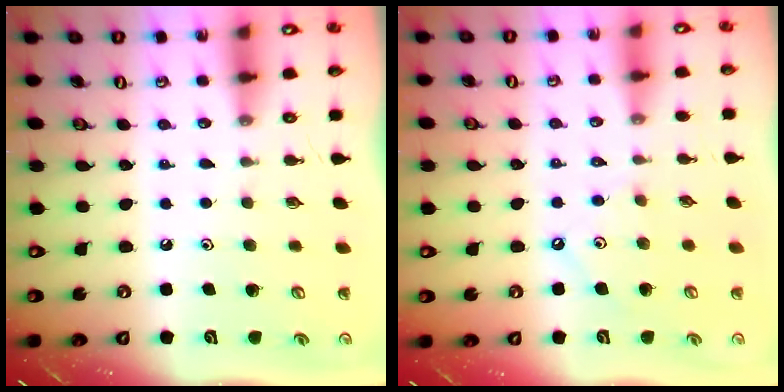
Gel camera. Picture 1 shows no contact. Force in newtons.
{"total": 4.4, "press": 4.4, "slide": 0.6}